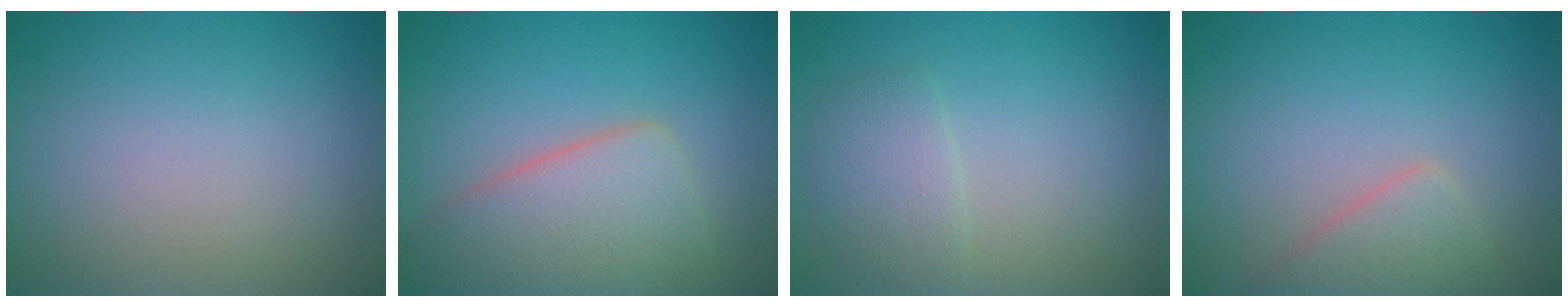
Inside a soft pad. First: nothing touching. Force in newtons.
{"total": 6.5, "press": 6.5, "slide": 0.2}
{"total": 2.3, "press": 2.3, "slide": 0.0}
{"total": 2.6, "press": 2.6, "slide": 0.0}